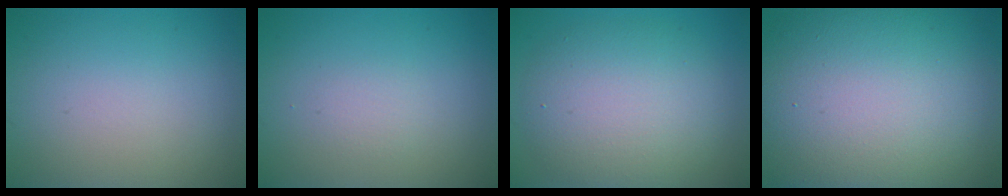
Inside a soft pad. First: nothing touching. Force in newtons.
{"total": 1.0, "press": 1.0, "slide": 0.0}
{"total": 7.0, "press": 7.0, "slide": 0.3}
{"total": 17.7, "press": 17.7, "slide": 1.2}